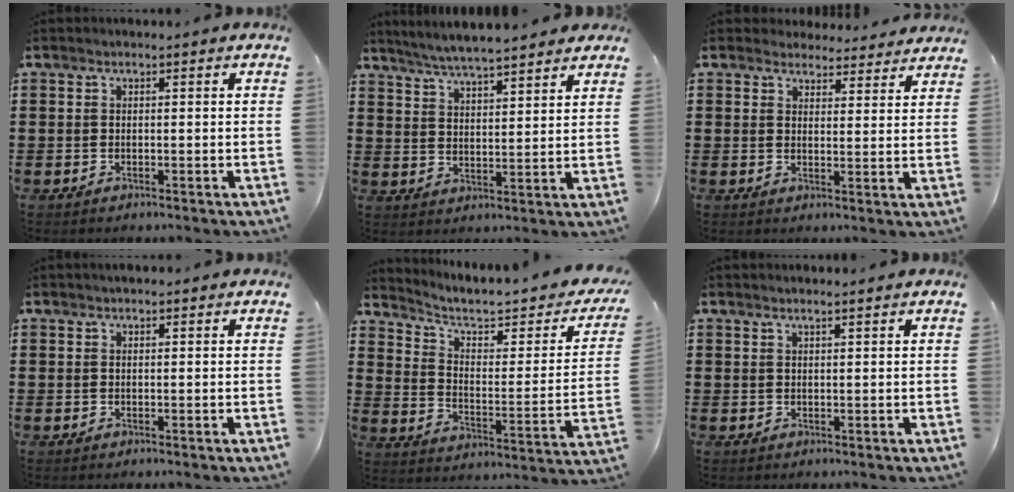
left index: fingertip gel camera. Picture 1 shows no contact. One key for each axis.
{"total": 5.1, "fx": 4.9, "fy": 0.2, "fz": 1.4, "tx": -0.046, "ty": -0.017, "tz": 0.087}
{"total": 4.0, "fx": 3.8, "fy": 1.0, "fz": 0.3, "tx": -0.011, "ty": -0.015, "tz": 0.071}
{"total": 0.6, "fx": 0.4, "fy": 0.2, "fz": 0.4, "tx": -0.008, "ty": 0.003, "tz": 0.008}
{"total": 5.1, "fx": 3.8, "fy": 1.6, "fz": 3.0, "tx": -0.072, "ty": -0.032, "tz": 0.058}
{"total": 1.2, "fx": 1.1, "fy": -0.1, "fz": 0.5, "tx": -0.009, "ty": -0.001, "tz": 0.021}